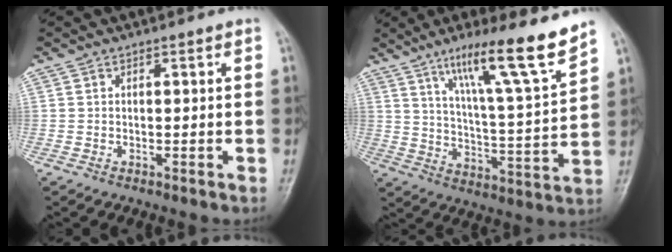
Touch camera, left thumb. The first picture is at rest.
{"total": 15.9, "force": [11.0, 0.8, 11.4], "torque": [-0.172, -0.063, 0.179]}